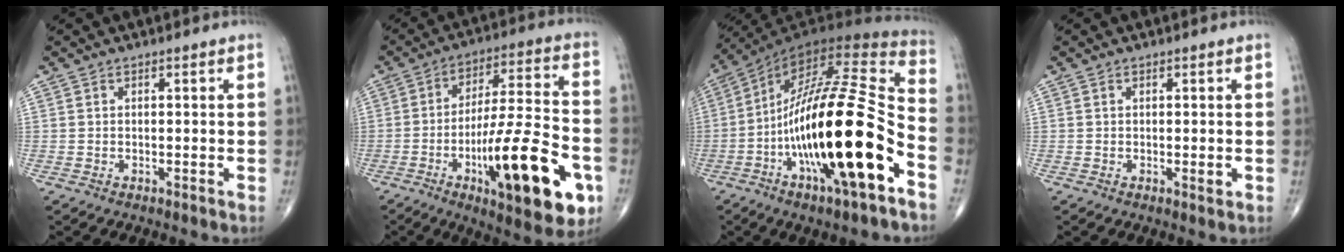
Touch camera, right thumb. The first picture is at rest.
{"total": 24.1, "force": [-8.6, 6.6, 21.5], "torque": [-0.315, 0.028, -0.123]}
{"total": 28.9, "force": [-10.0, 6.9, 26.3], "torque": [-0.471, 0.035, -0.161]}
{"total": 1.4, "force": [-0.3, 0.4, 1.4], "torque": [-0.017, -0.005, -0.004]}